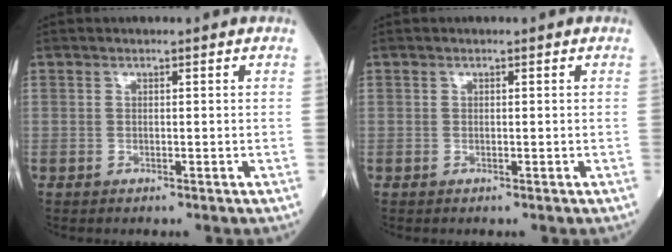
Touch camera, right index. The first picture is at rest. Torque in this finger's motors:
{"motor_torque": [-0.07, -0.13, 0.04, 0.00]}